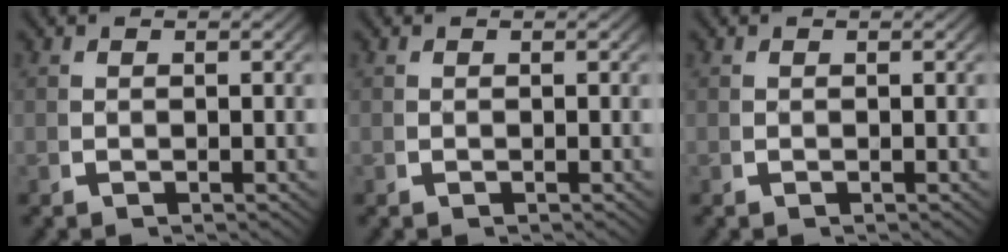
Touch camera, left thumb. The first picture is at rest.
{"total": 0.0}
{"total": 0.0}